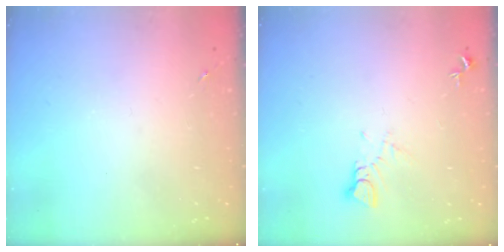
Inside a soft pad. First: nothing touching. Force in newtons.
{"total": 3.5, "press": 3.5, "slide": 0.3}